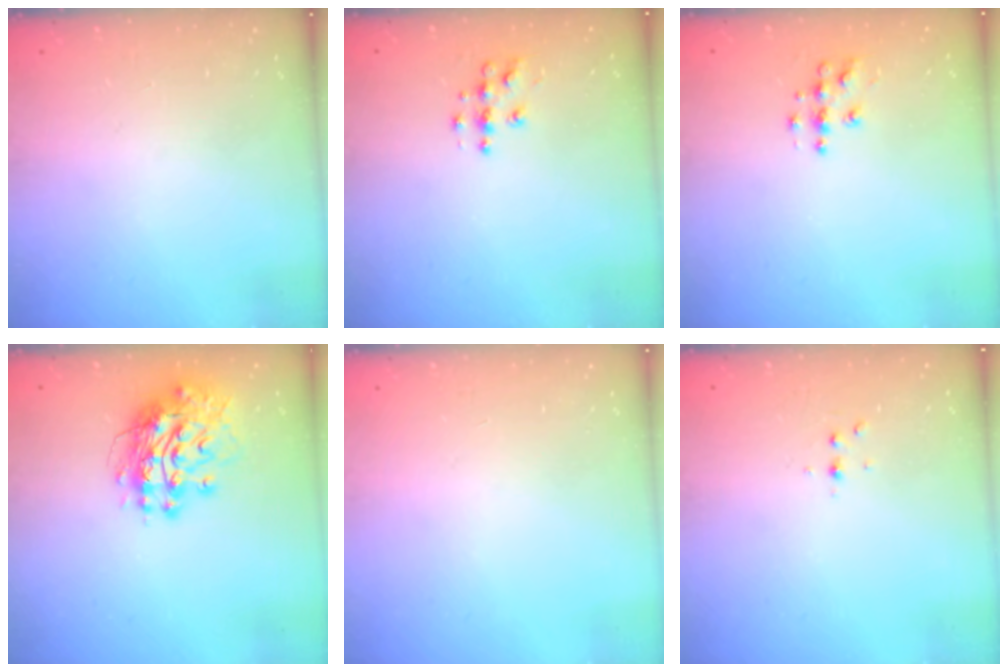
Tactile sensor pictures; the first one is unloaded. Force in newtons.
{"total": 5.9, "press": 5.9, "slide": 0.2}
{"total": 5.9, "press": 5.9, "slide": 0.2}
{"total": 13.6, "press": 13.6, "slide": 1.4}
{"total": 0.0}
{"total": 4.0, "press": 3.6, "slide": 1.8}